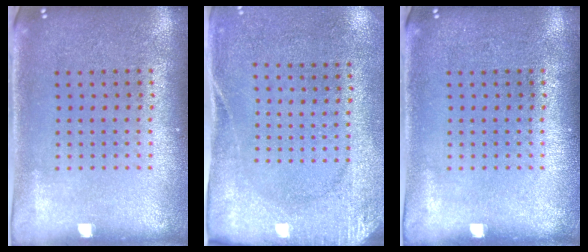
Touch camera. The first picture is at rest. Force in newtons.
{"total": 2.6, "press": 2.0, "slide": 1.6}
{"total": 0.0}